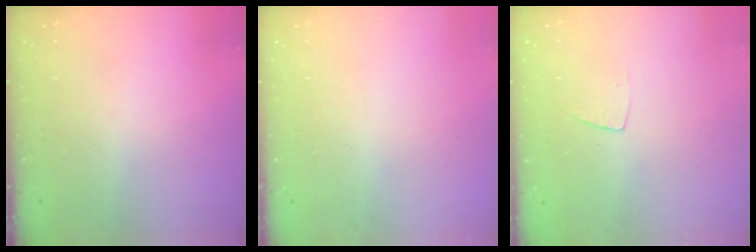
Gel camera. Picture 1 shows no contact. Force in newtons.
{"total": 0.0}
{"total": 3.5, "press": 3.5, "slide": 0.3}